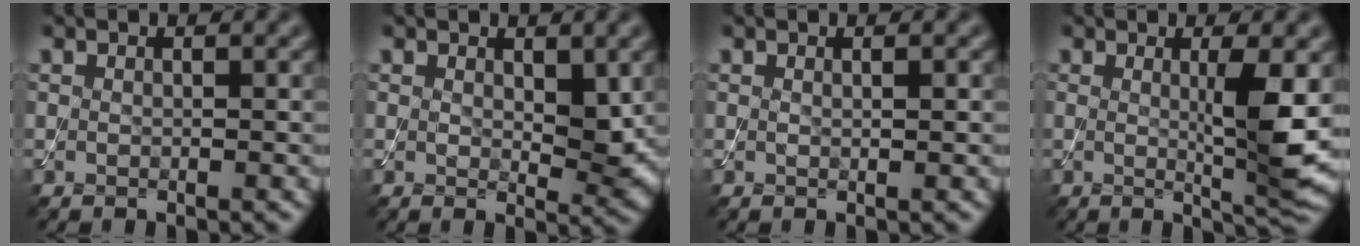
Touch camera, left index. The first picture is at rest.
{"total": 2.9, "force": [0.8, 1.5, 2.3], "torque": [-0.036, -0.010, 0.017]}
{"total": 0.6, "force": [0.1, 0.1, 0.5], "torque": [-0.008, 0.002, 0.002]}
{"total": 4.9, "force": [0.4, 0.6, 4.9], "torque": [-0.078, -0.012, 0.009]}